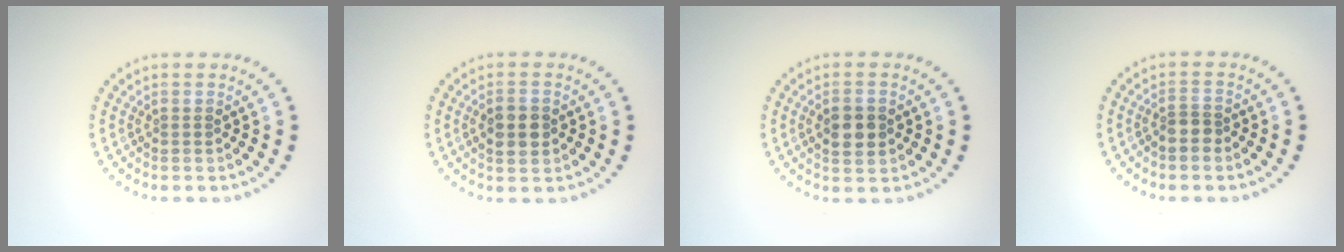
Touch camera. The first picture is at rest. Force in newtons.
{"total": 2.7, "press": 2.7, "slide": 0.0}
{"total": 2.9, "press": 2.9, "slide": 0.1}
{"total": 1.7, "press": 1.5, "slide": 0.9}